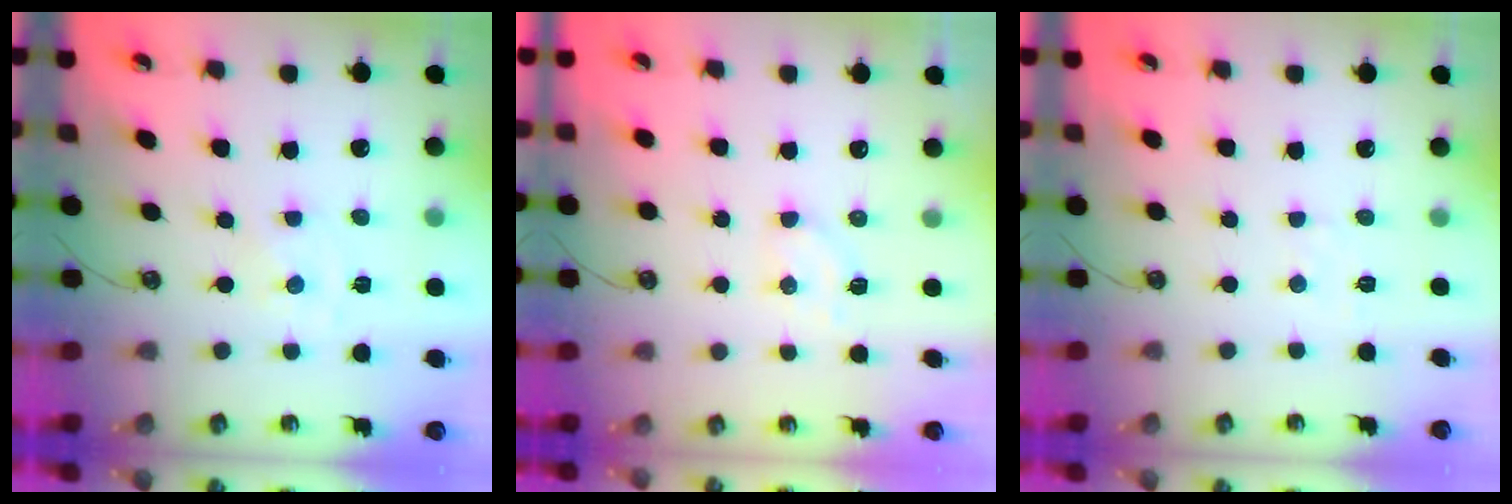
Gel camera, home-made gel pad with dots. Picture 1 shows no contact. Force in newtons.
{"total": 5.3, "press": 5.2, "slide": 1.1}
{"total": 3.7, "press": 3.6, "slide": 0.5}